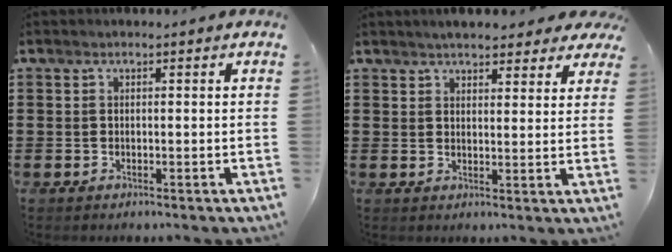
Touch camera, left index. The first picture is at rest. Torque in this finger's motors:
{"motor_torque": [2.14, 0.00, 0.54, 0.00]}